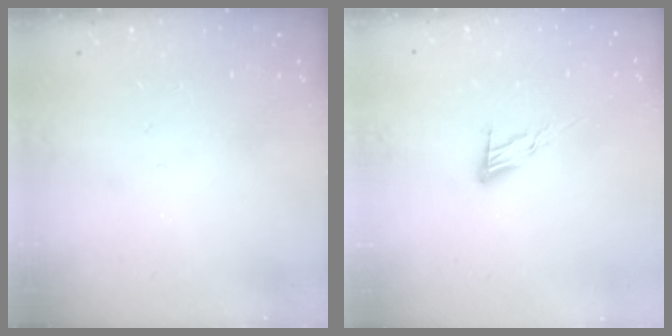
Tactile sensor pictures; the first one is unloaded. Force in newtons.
{"total": 7.2, "press": 7.2, "slide": 0.4}